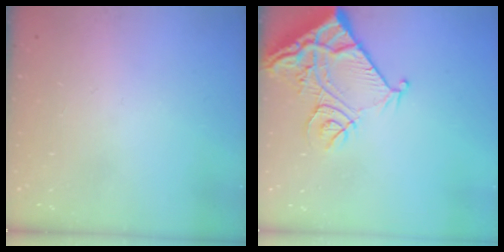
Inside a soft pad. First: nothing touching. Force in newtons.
{"total": 13.6, "press": 13.5, "slide": 1.7}